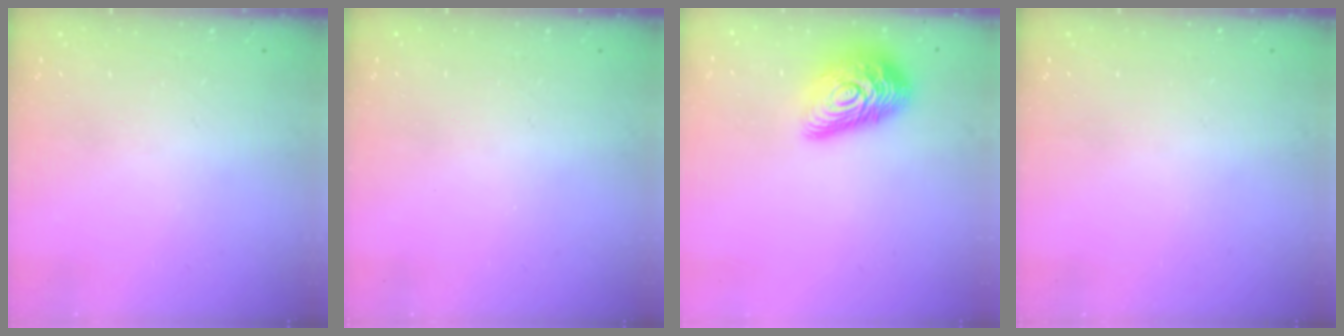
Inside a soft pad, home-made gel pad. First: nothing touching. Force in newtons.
{"total": 0.0}
{"total": 16.0, "press": 15.9, "slide": 1.0}
{"total": 0.0}